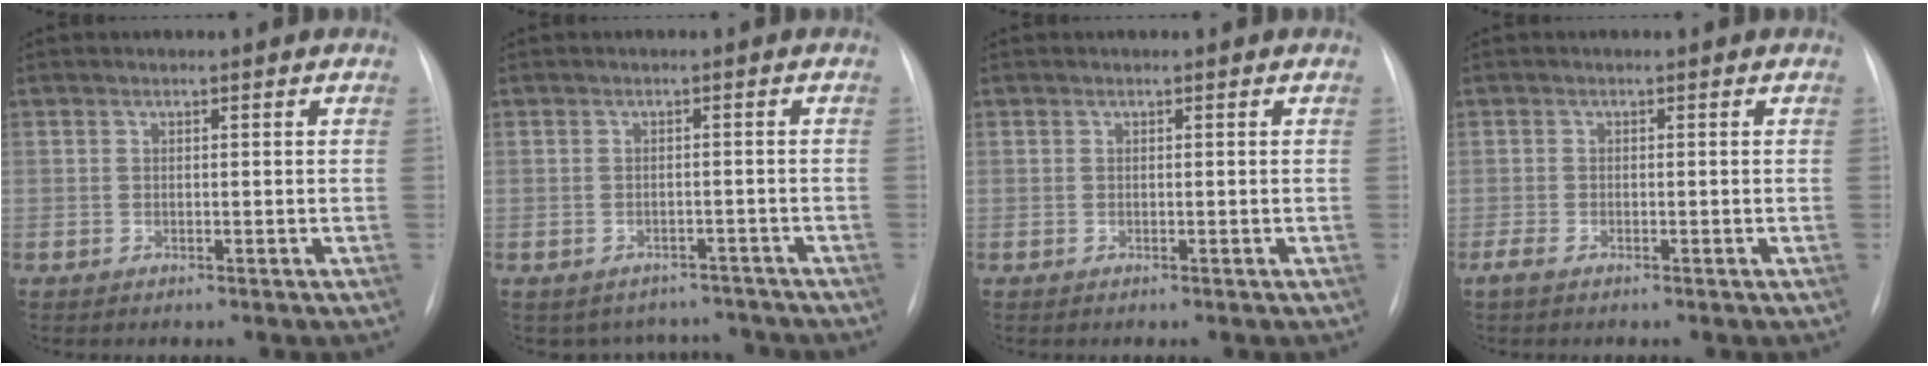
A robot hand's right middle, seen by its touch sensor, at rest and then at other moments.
{"total": 6.2, "force": [-5.4, 2.9, -0.4], "torque": [0.018, 0.025, -0.062]}
{"total": 0.0}
{"total": 1.3, "force": [-0.9, 0.4, 0.9], "torque": [-0.024, -0.003, -0.018]}